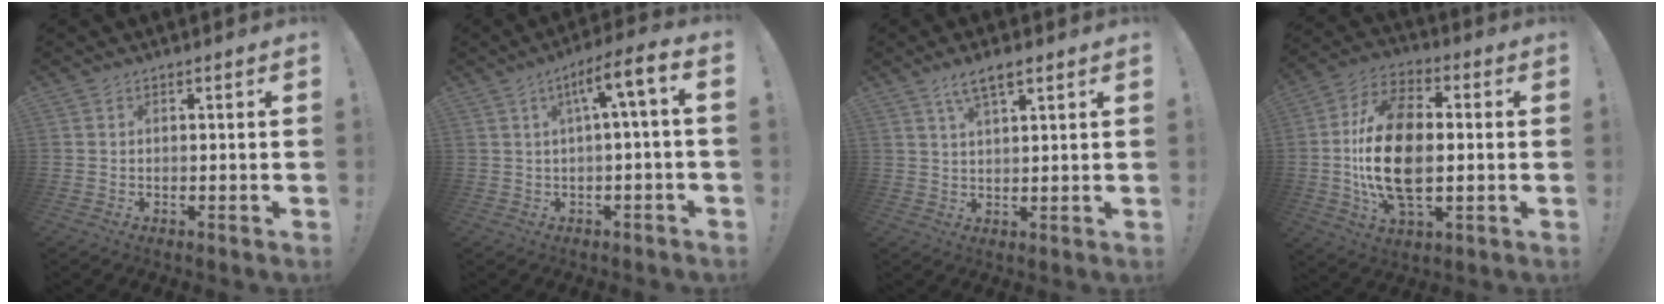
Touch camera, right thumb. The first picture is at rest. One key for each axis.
{"total": 8.2, "fx": 1.4, "fy": 0.8, "fz": 8.1, "tx": -0.116, "ty": -0.010, "tz": 0.016}
{"total": 5.8, "fx": 3.6, "fy": 1.7, "fz": 4.2, "tx": -0.070, "ty": -0.012, "tz": 0.061}
{"total": 19.7, "fx": -0.9, "fy": 11.6, "fz": 15.9, "tx": -0.288, "ty": 0.000, "tz": -0.014}